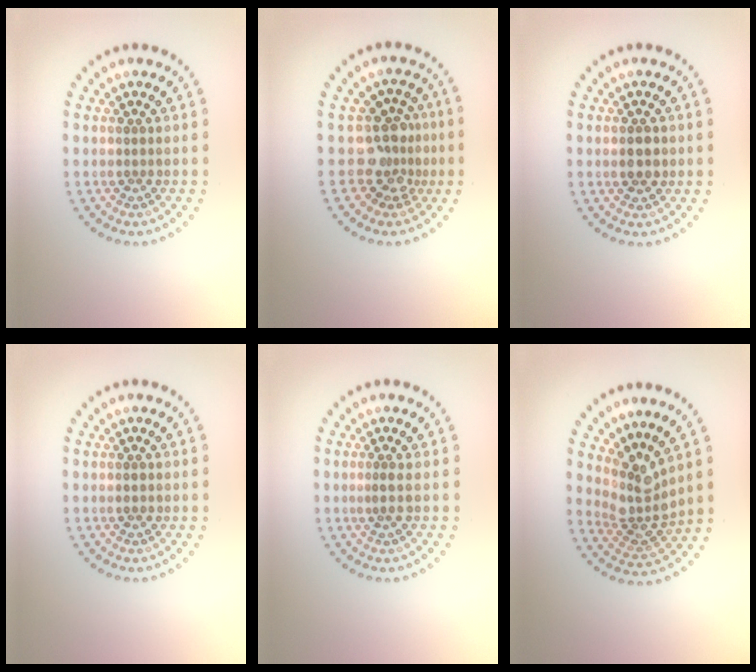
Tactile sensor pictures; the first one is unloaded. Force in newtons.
{"total": 3.3, "press": 2.6, "slide": 2.0}
{"total": 1.9, "press": 1.9, "slide": 0.2}
{"total": 0.8, "press": 0.8, "slide": 0.0}
{"total": 0.9, "press": 0.5, "slide": 0.8}
{"total": 3.6, "press": 2.5, "slide": 2.5}